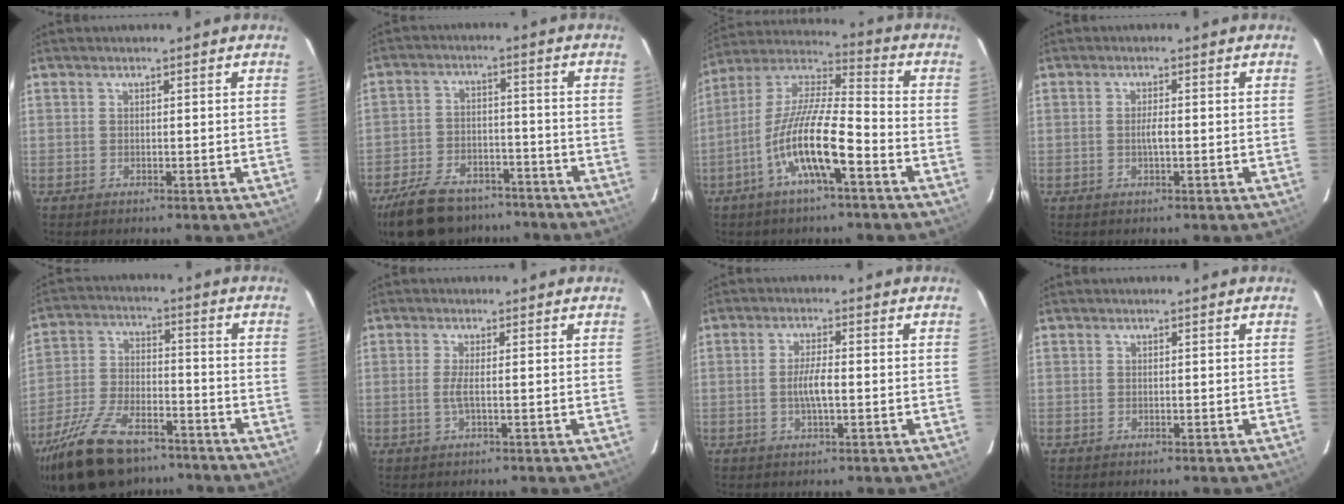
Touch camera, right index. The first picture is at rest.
{"total": 17.2, "force": [-13.5, 7.9, 7.2], "torque": [-0.169, 0.009, -0.202]}
{"total": 14.4, "force": [-6.4, 2.5, 12.7], "torque": [-0.244, -0.004, -0.127]}
{"total": 1.8, "force": [-0.4, 0.2, 1.7], "torque": [-0.032, 0.000, -0.009]}
{"total": 20.8, "force": [-15.5, 8.9, 10.7], "torque": [-0.228, -0.019, -0.260]}
{"total": 2.1, "force": [-0.5, -0.4, 2.0], "torque": [-0.035, -0.001, -0.010]}
{"total": 3.8, "force": [-0.7, 0.7, 3.7], "torque": [-0.068, 0.000, -0.012]}
{"total": 0.0}